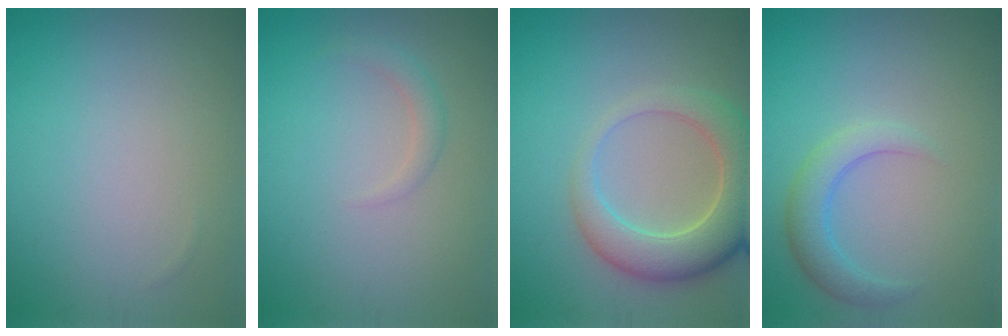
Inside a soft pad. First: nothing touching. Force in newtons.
{"total": 1.4, "press": 1.4, "slide": 0.1}
{"total": 6.8, "press": 6.8, "slide": 0.8}
{"total": 3.0, "press": 3.0, "slide": 0.2}